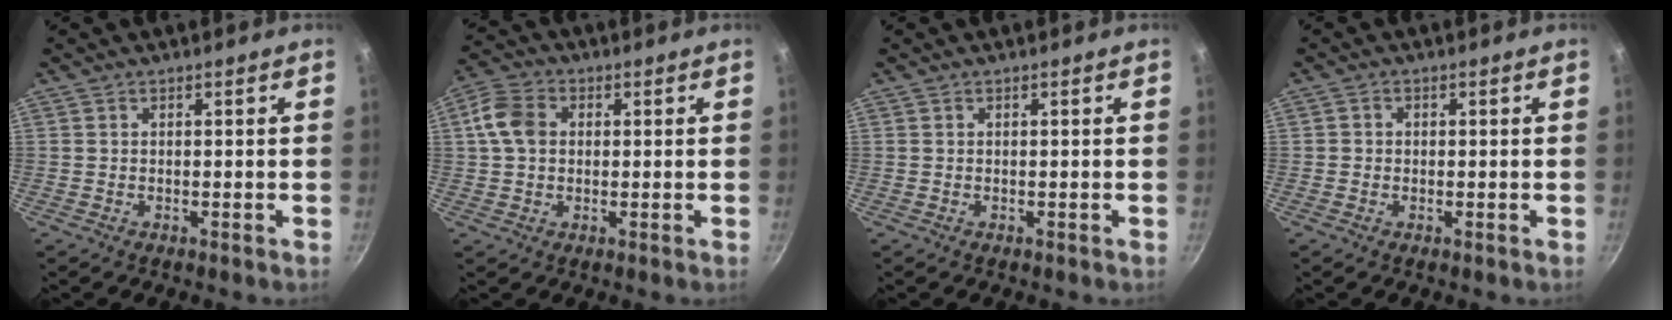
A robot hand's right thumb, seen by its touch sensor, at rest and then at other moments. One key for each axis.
{"total": 7.4, "fx": 1.0, "fy": 5.7, "fz": 4.7, "tx": -0.079, "ty": 0.012, "tz": 0.007}
{"total": 0.0}
{"total": 1.2, "fx": -0.2, "fy": 1.1, "fz": 0.4, "tx": -0.003, "ty": 0.002, "tz": -0.006}